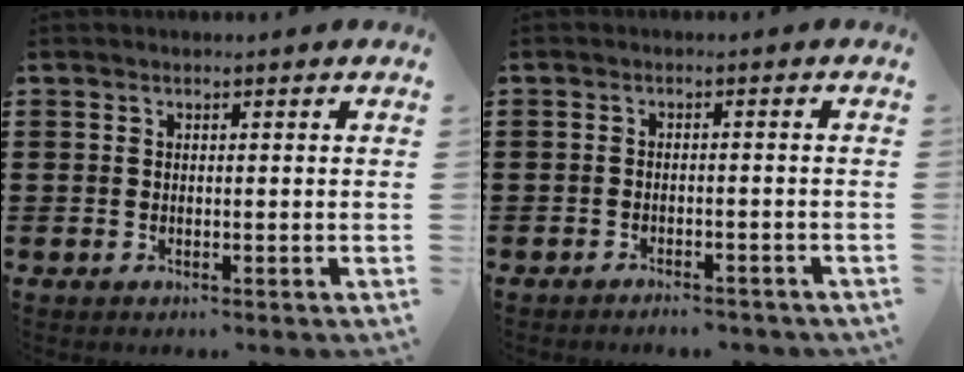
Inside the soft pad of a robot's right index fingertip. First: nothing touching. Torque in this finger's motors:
{"motor_torque": [2.14, 0.00, 0.08, 0.01]}